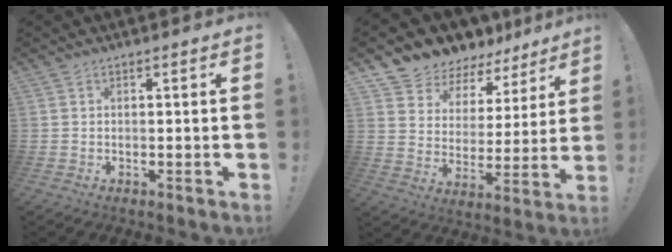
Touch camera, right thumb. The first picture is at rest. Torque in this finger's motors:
{"motor_torque": [0.03, 0.65, 0.70, 0.61, 0.04]}